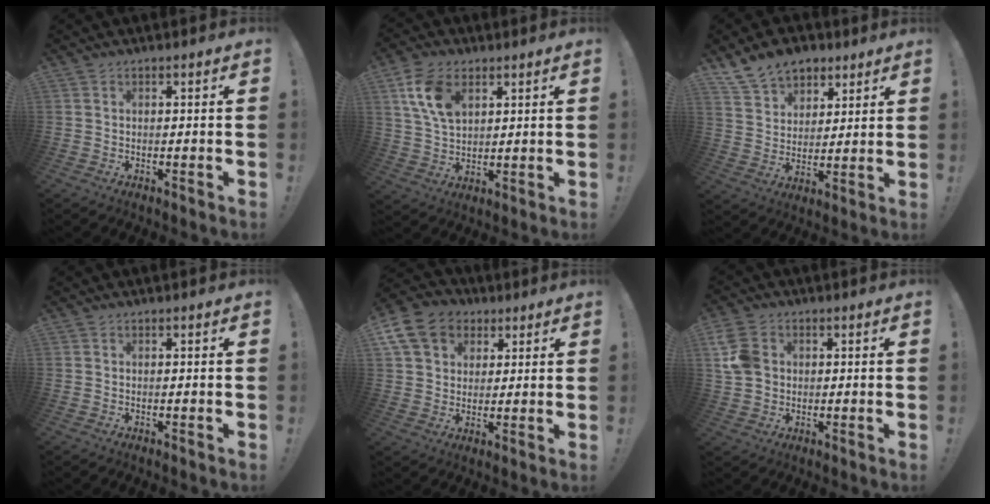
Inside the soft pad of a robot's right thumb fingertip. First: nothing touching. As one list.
[{"total": 11.6, "force": [5.3, 7.2, 7.4], "torque": [-0.141, -0.005, 0.104]}, {"total": 12.1, "force": [8.4, 8.0, 3.3], "torque": [-0.062, -0.053, 0.165]}, {"total": 0.0}, {"total": 13.6, "force": [5.7, 10.7, 6.2], "torque": [-0.092, -0.020, 0.118]}, {"total": 9.3, "force": [1.6, 7.6, 5.3], "torque": [-0.109, 0.006, 0.031]}]